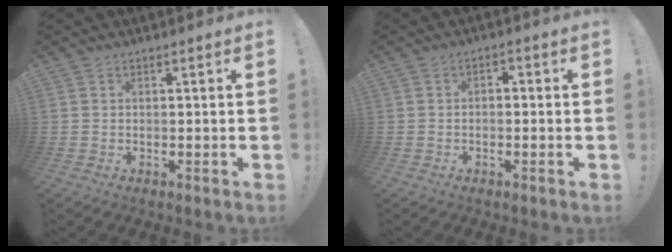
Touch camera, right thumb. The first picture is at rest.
{"total": 2.1, "force": [-1.8, 0.9, 0.7], "torque": [-0.011, 0.010, -0.032]}